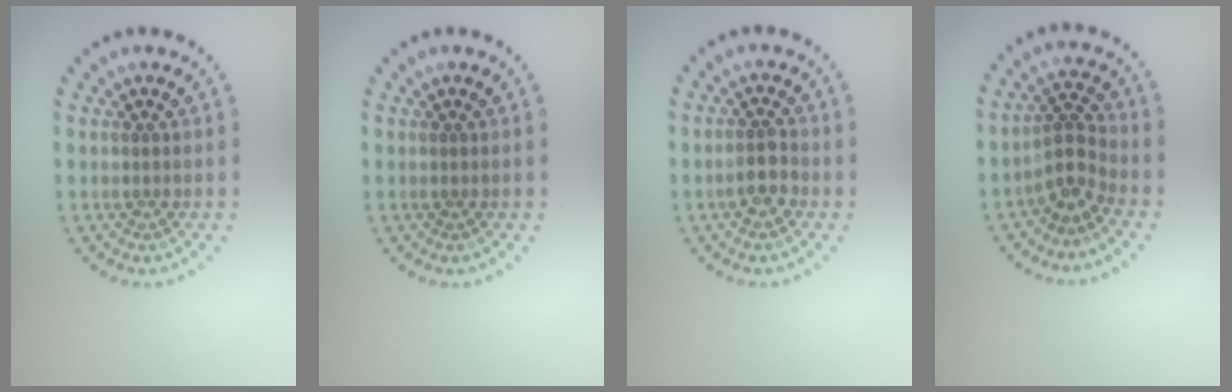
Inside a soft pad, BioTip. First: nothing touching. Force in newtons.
{"total": 0.0}
{"total": 2.1, "press": 2.0, "slide": 0.7}
{"total": 2.6, "press": 1.9, "slide": 1.8}